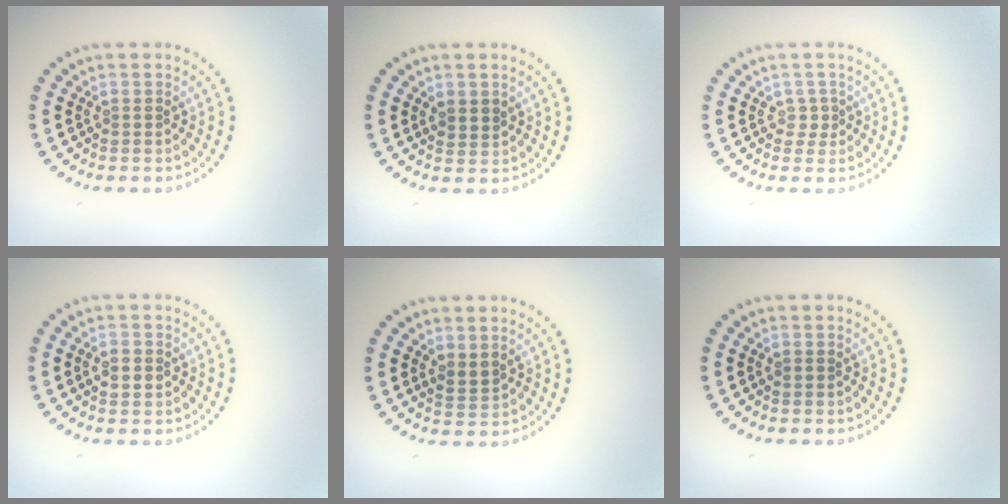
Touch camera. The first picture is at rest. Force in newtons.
{"total": 1.5, "press": 1.4, "slide": 0.7}
{"total": 0.9, "press": 0.8, "slide": 0.6}
{"total": 2.2, "press": 2.1, "slide": 0.2}
{"total": 1.5, "press": 1.3, "slide": 0.8}
{"total": 0.7, "press": 0.7, "slide": 0.0}